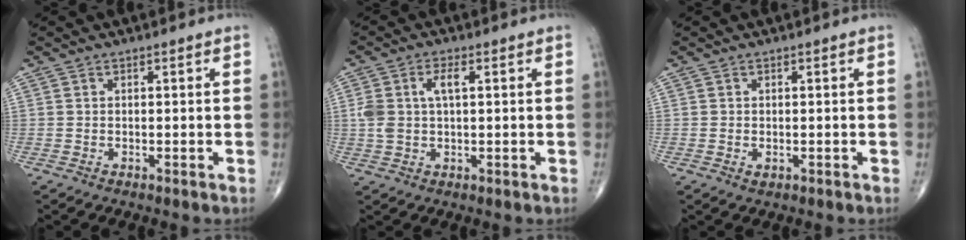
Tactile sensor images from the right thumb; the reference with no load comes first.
{"total": 5.7, "force": [1.2, 2.8, 4.8], "torque": [-0.114, 0.015, 0.025]}
{"total": 0.8, "force": [-0.2, 0.5, 0.5], "torque": [-0.006, -0.001, -0.002]}